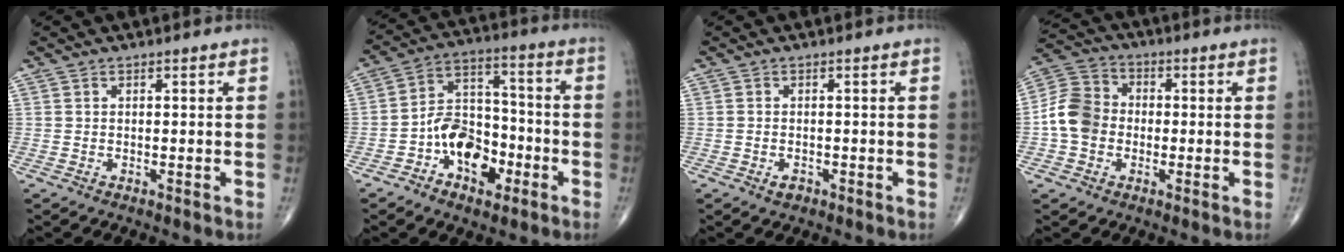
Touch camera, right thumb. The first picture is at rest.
{"total": 12.1, "force": [-4.8, 8.0, 7.7], "torque": [-0.090, 0.053, -0.084]}
{"total": 1.6, "force": [-0.9, 1.1, 0.8], "torque": [-0.009, 0.005, -0.012]}
{"total": 9.1, "force": [-1.4, 7.6, 4.8], "torque": [-0.074, 0.032, -0.039]}